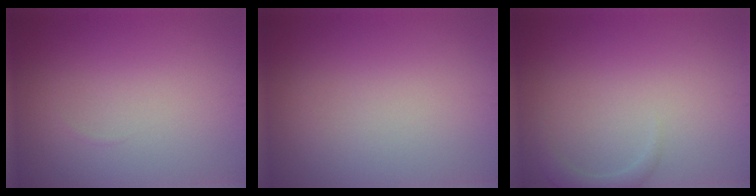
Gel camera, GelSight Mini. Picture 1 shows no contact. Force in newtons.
{"total": 0.0}
{"total": 1.5, "press": 1.5, "slide": 0.2}